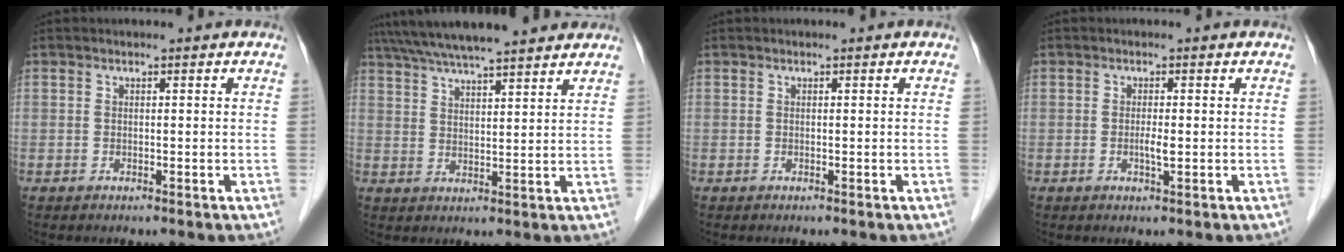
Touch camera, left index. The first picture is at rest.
{"total": 17.2, "force": [15.0, 1.7, 8.2], "torque": [-0.144, 0.045, 0.223]}
{"total": 0.0}
{"total": 1.5, "force": [-0.3, 0.1, 1.5], "torque": [-0.029, -0.003, -0.003]}